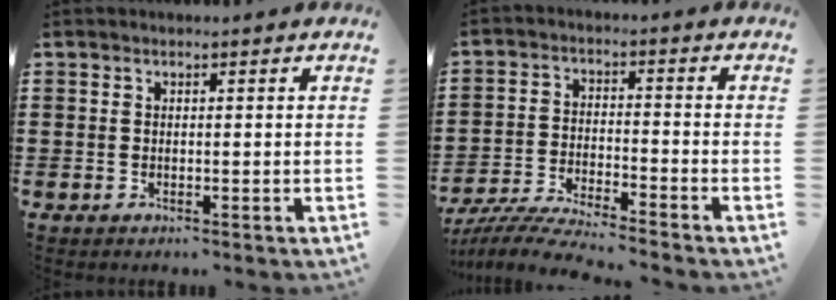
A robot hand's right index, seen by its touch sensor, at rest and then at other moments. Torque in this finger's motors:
{"motor_torque": [-0.38, 0.93, 0.10, 0.09]}